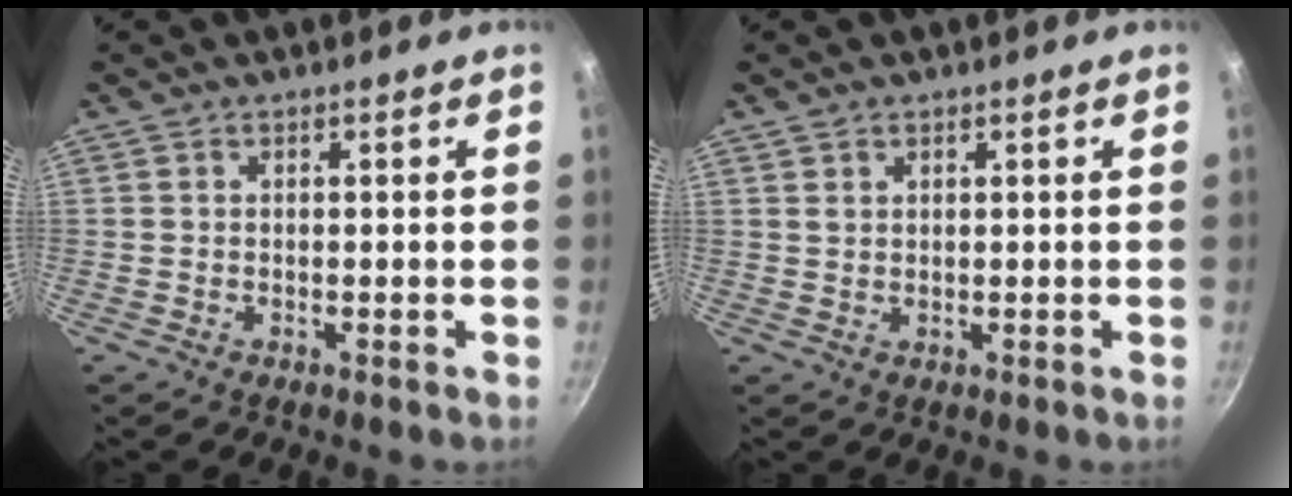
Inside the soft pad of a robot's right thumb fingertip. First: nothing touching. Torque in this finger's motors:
{"motor_torque": [0.33, -0.43, -0.41, 0.11, 0.10]}